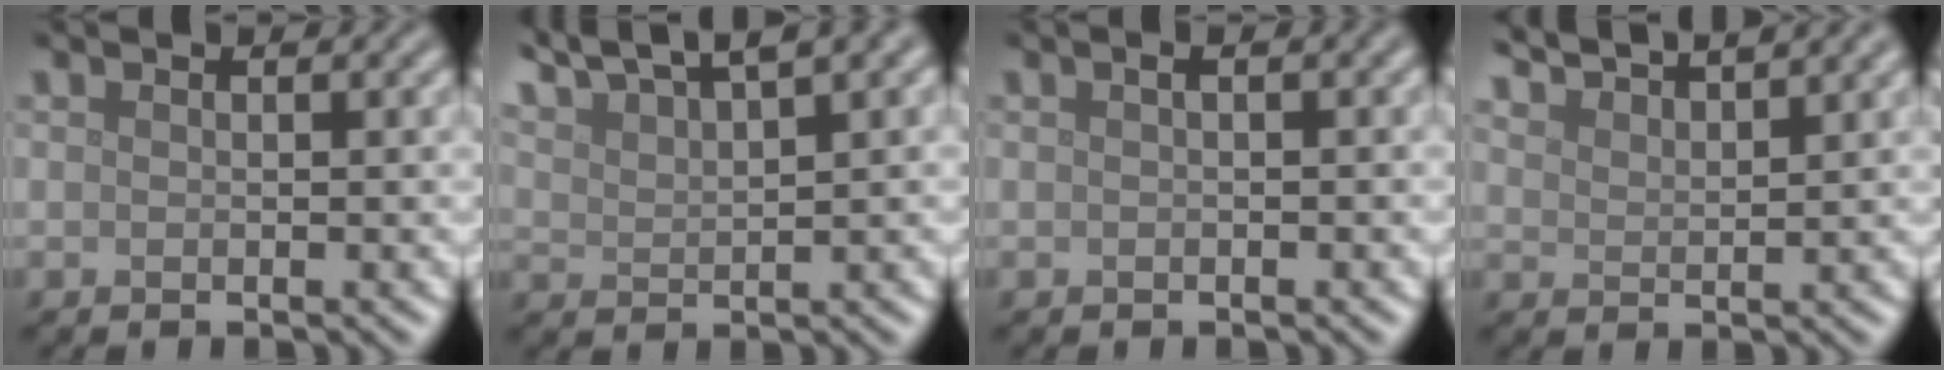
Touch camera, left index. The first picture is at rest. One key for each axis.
{"total": 7.2, "fx": 6.0, "fy": 1.3, "fz": 3.8, "tx": -0.066, "ty": 0.021, "tz": 0.100}
{"total": 1.0, "fx": 0.2, "fy": 0.2, "fz": 1.0, "tx": -0.017, "ty": 0.006, "tz": 0.003}
{"total": 4.7, "fx": 4.4, "fy": 0.6, "fz": 1.6, "tx": -0.021, "ty": 0.014, "tz": 0.063}